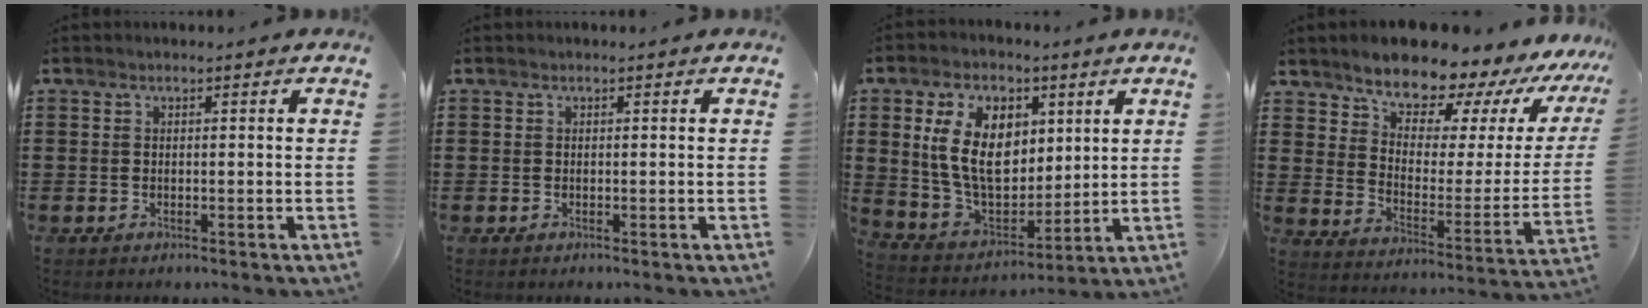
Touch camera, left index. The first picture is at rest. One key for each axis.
{"total": 0.0}
{"total": 12.3, "fx": 4.0, "fy": 7.9, "fz": 8.5, "tx": -0.194, "ty": 0.013, "tz": 0.076}
{"total": 10.4, "fx": 9.7, "fy": 3.0, "fz": 2.4, "tx": -0.069, "ty": -0.084, "tz": 0.166}